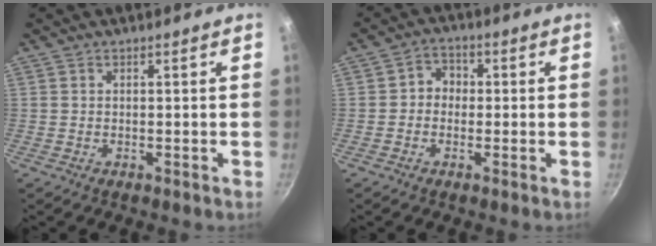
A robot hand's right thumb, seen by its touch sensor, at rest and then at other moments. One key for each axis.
{"total": 4.0, "fx": -0.4, "fy": 3.5, "fz": 1.8, "tx": -0.001, "ty": 0.014, "tz": -0.017}